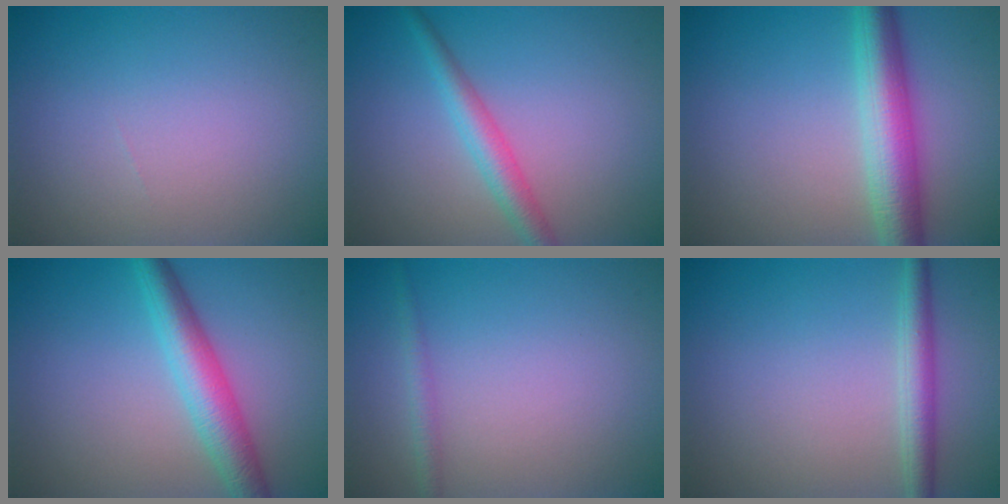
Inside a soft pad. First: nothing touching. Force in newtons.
{"total": 2.9, "press": 2.9, "slide": 0.1}
{"total": 5.9, "press": 5.9, "slide": 0.1}
{"total": 4.7, "press": 4.7, "slide": 0.1}
{"total": 1.2, "press": 1.2, "slide": 0.1}
{"total": 2.7, "press": 2.7, "slide": 0.1}